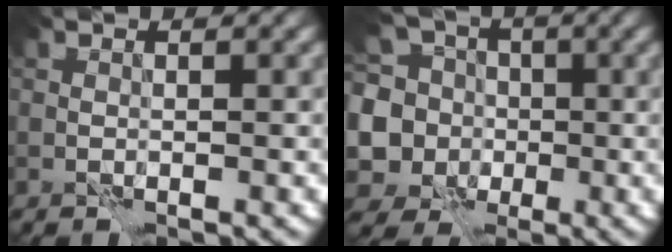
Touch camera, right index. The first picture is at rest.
{"total": 8.1, "force": [-0.3, 7.5, 2.9], "torque": [-0.070, -0.006, -0.024]}